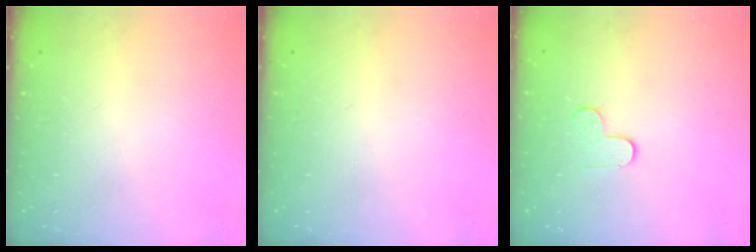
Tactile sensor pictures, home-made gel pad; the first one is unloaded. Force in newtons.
{"total": 0.0}
{"total": 3.7, "press": 3.6, "slide": 0.4}